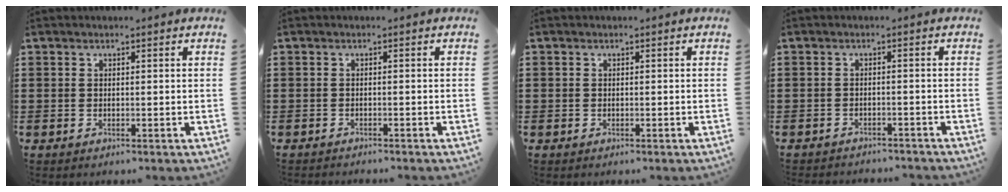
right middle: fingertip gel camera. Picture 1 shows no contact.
{"total": 0.8, "force": [-0.8, 0.0, 0.0], "torque": [-0.002, 0.002, -0.018]}
{"total": 0.7, "force": [-0.2, 0.6, 0.0], "torque": [0.000, 0.006, -0.006]}
{"total": 1.8, "force": [-1.8, 0.2, -0.1], "torque": [-0.004, 0.001, -0.039]}